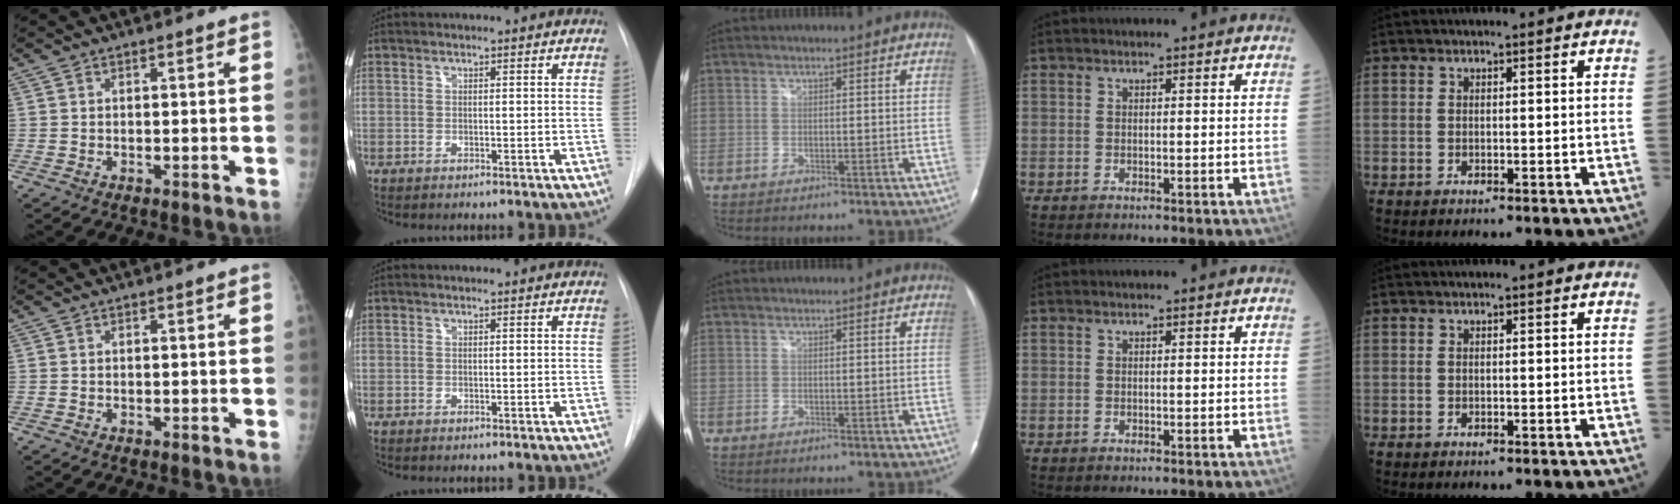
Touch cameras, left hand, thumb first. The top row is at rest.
{}